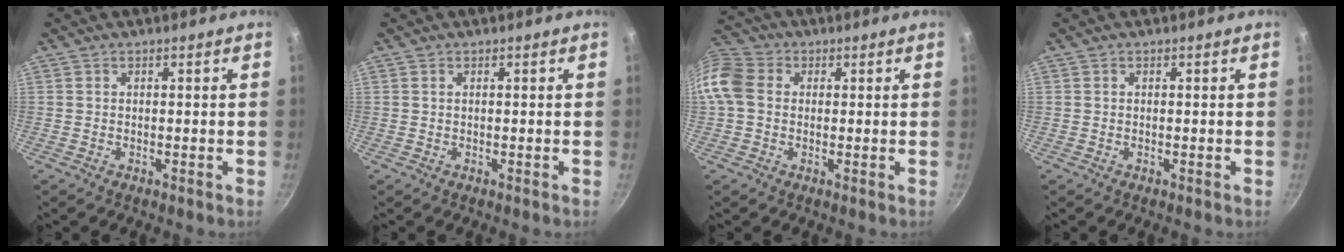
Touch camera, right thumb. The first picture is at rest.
{"total": 0.0}
{"total": 12.8, "force": [1.0, 10.4, 7.4], "torque": [-0.157, 0.029, 0.003]}
{"total": 0.0}